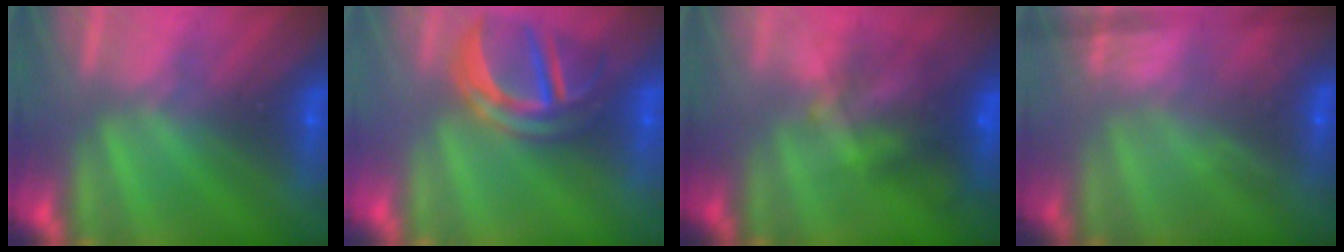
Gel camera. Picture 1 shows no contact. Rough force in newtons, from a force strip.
{"total": 4.5}
{"total": 7.7}
{"total": 3.3}